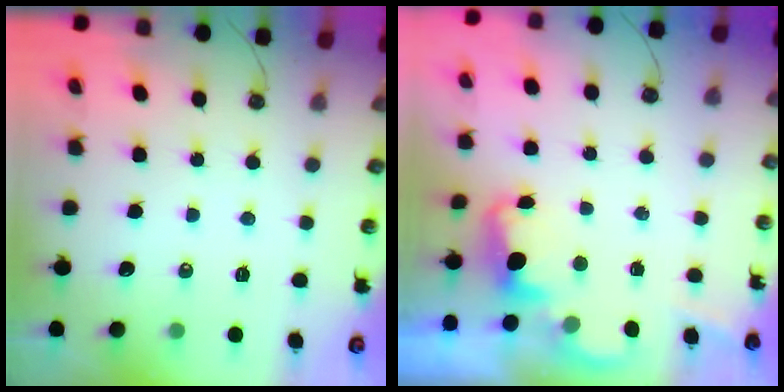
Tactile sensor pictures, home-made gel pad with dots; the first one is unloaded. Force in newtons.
{"total": 2.4, "press": 2.4, "slide": 0.5}